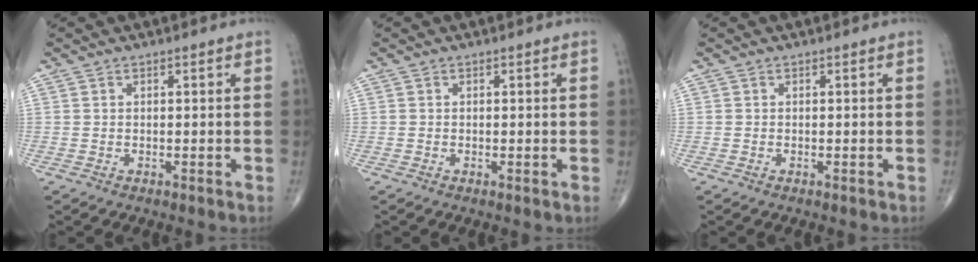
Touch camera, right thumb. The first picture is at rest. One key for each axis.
{"total": 0.0}
{"total": 0.0}